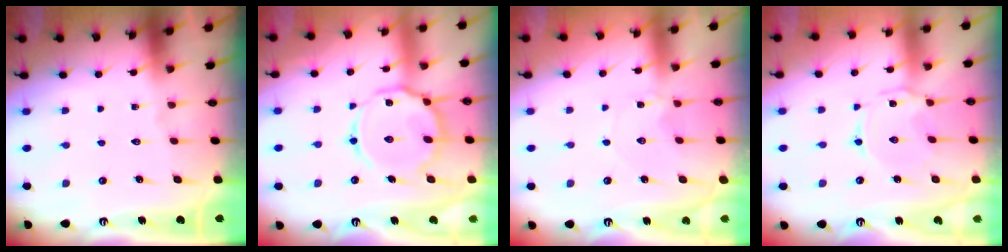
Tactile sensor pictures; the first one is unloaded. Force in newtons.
{"total": 13.6, "press": 13.5, "slide": 1.0}
{"total": 1.1, "press": 1.1, "slide": 0.2}
{"total": 1.8, "press": 1.7, "slide": 0.4}